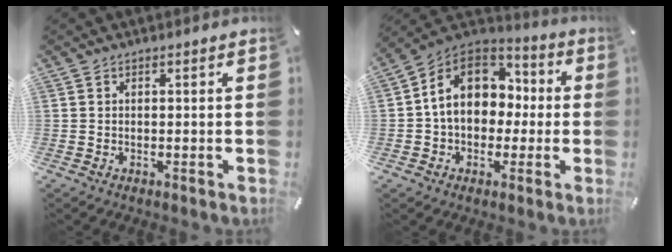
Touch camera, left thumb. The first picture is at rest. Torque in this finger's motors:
{"motor_torque": [2.38, 2.63, 1.16, 0.69, 0.17]}